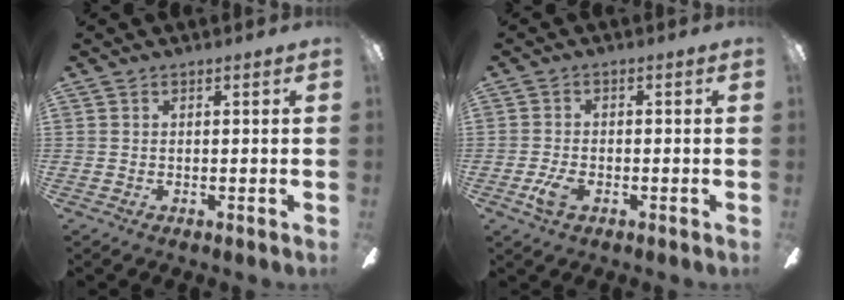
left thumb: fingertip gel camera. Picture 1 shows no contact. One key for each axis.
{"total": 4.6, "fx": -1.8, "fy": 2.5, "fz": 3.5, "tx": -0.079, "ty": 0.002, "tz": -0.036}